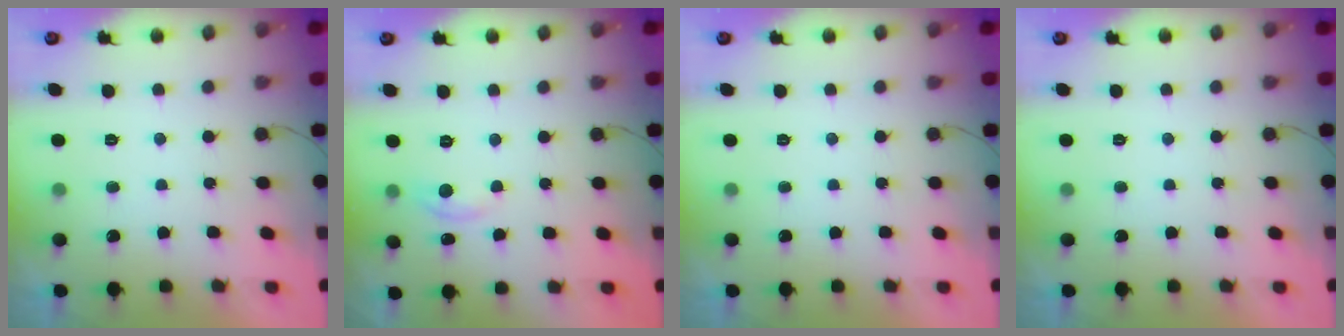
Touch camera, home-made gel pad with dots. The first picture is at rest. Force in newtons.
{"total": 4.9, "press": 4.9, "slide": 0.6}
{"total": 0.0}
{"total": 0.0}